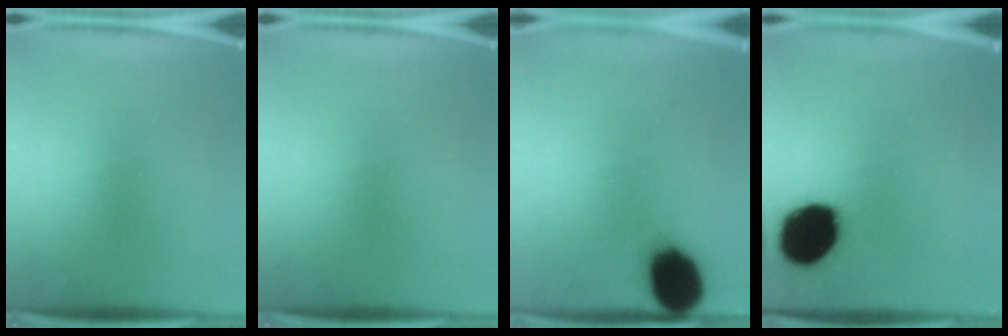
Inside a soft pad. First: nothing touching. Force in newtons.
{"total": 0.0}
{"total": 9.5}
{"total": 18.3}